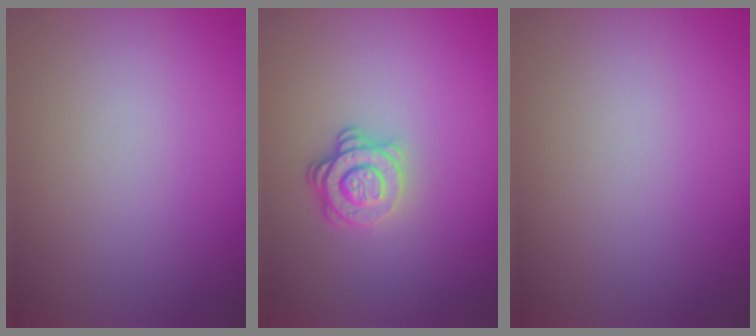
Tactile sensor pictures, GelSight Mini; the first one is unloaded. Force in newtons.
{"total": 3.1, "press": 2.5, "slide": 1.8}
{"total": 0.0}